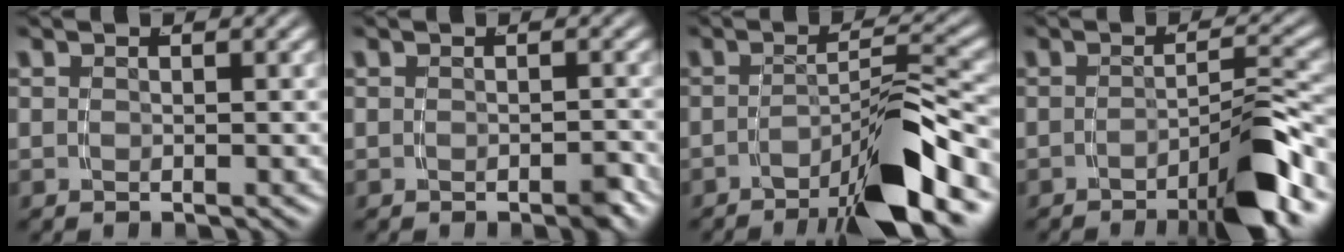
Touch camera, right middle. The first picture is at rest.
{"total": 1.0, "force": [-0.8, 0.1, 0.6], "torque": [-0.011, 0.001, -0.016]}
{"total": 6.7, "force": [-4.3, 0.3, 5.1], "torque": [-0.066, -0.001, -0.065]}
{"total": 5.3, "force": [-3.1, 0.0, 4.2], "torque": [-0.048, 0.001, -0.053]}